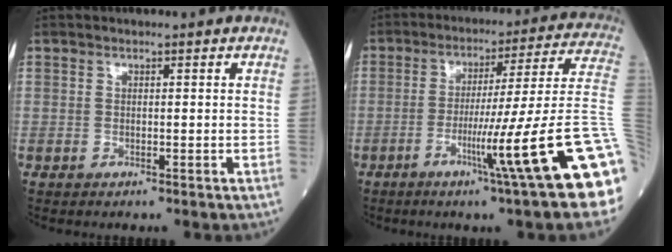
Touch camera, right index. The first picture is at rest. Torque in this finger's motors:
{"motor_torque": [0.59, -0.48, 0.44, 0.21]}